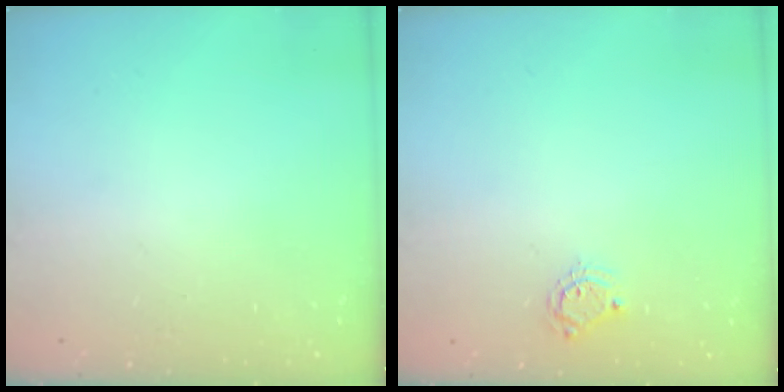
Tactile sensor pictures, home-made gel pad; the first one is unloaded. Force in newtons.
{"total": 5.0, "press": 5.0, "slide": 0.4}